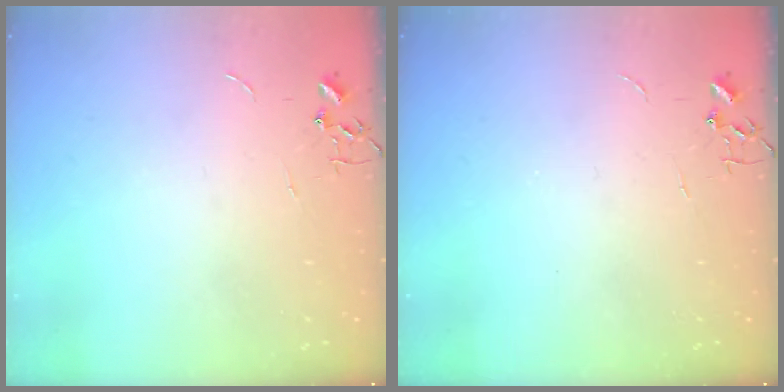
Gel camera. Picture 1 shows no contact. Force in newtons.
{"total": 0.0}